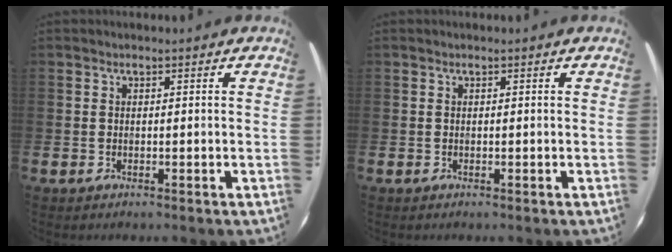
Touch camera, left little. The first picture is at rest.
{"total": 0.0}